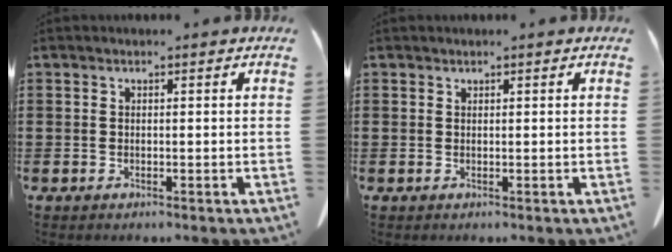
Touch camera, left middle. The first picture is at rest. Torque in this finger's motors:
{"motor_torque": [0.16, 0.14, -0.02, 0.00]}